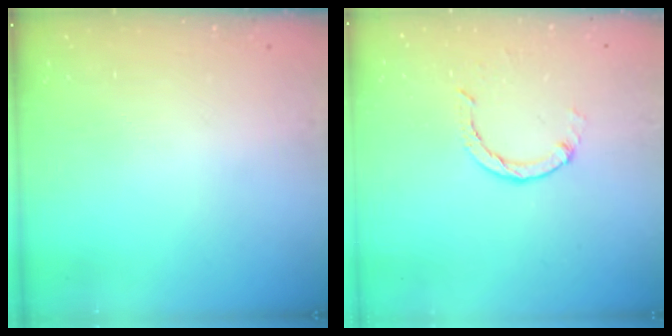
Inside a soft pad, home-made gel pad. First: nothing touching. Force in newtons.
{"total": 1.8, "press": 1.8, "slide": 0.2}